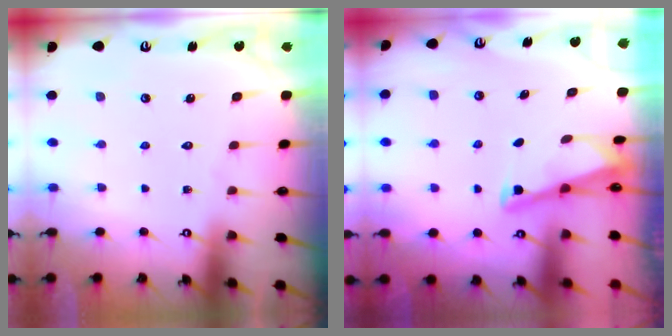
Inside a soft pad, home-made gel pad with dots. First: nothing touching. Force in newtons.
{"total": 3.0, "press": 3.0, "slide": 0.3}